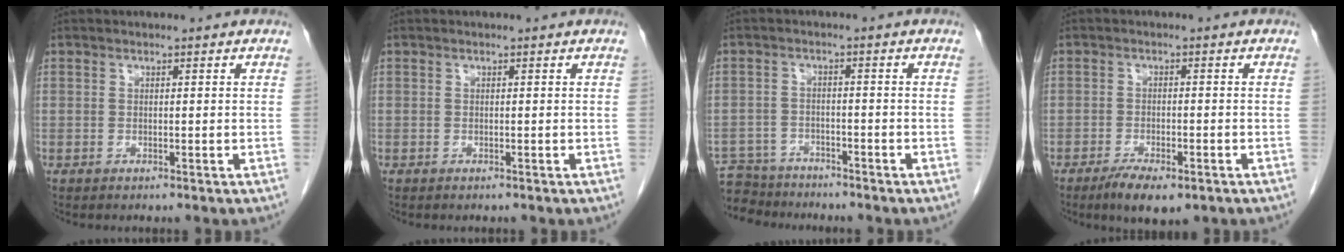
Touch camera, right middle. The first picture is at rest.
{"total": 0.0}
{"total": 7.6, "force": [-7.1, 2.6, 0.3], "torque": [-0.004, 0.004, -0.121]}
{"total": 5.7, "force": [-3.7, 1.7, 3.9], "torque": [-0.064, -0.009, -0.056]}